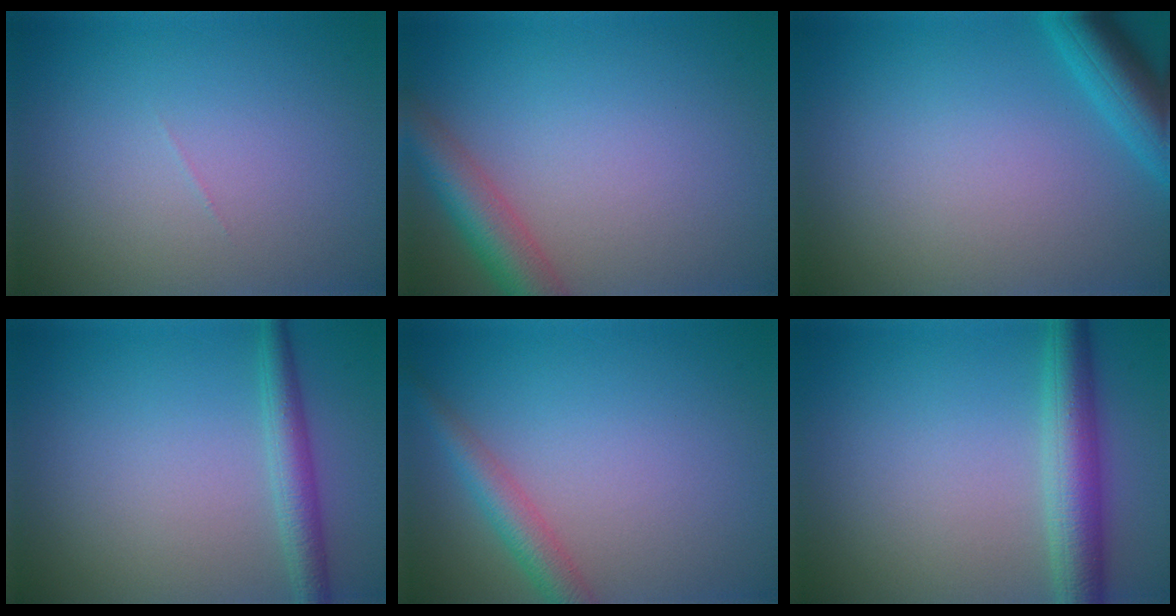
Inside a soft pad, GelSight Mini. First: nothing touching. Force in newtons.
{"total": 4.6, "press": 4.6, "slide": 0.2}
{"total": 4.6, "press": 4.6, "slide": 0.3}
{"total": 2.6, "press": 2.6, "slide": 0.1}
{"total": 2.9, "press": 2.9, "slide": 0.2}
{"total": 4.8, "press": 4.8, "slide": 0.1}